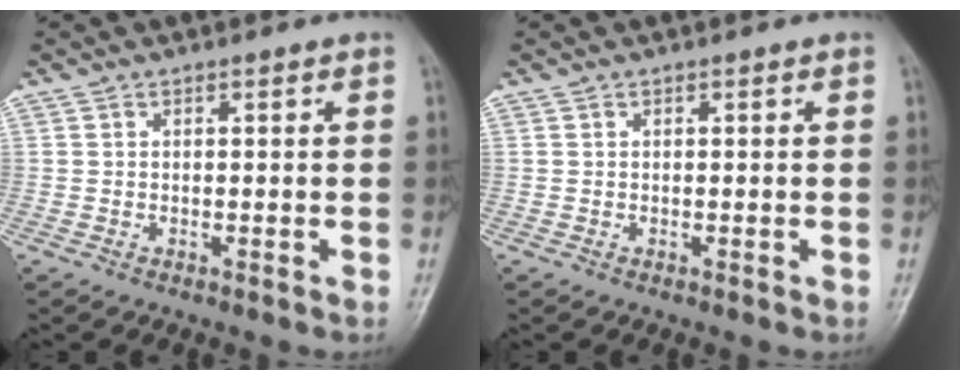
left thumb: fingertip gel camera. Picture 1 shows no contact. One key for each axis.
{"total": 0.0}